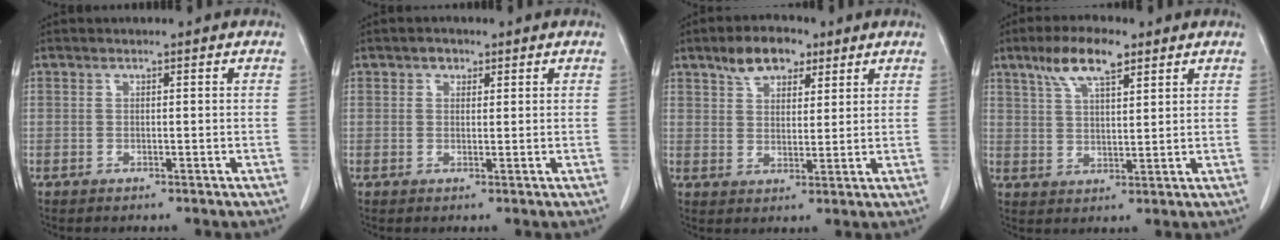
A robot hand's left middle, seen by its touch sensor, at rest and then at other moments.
{"total": 1.5, "force": [0.9, 1.1, 0.5], "torque": [-0.008, 0.001, 0.012]}
{"total": 6.9, "force": [4.5, 3.5, 3.9], "torque": [-0.067, 0.016, 0.079]}
{"total": 7.9, "force": [5.0, 2.2, 5.7], "torque": [-0.116, 0.013, 0.094]}